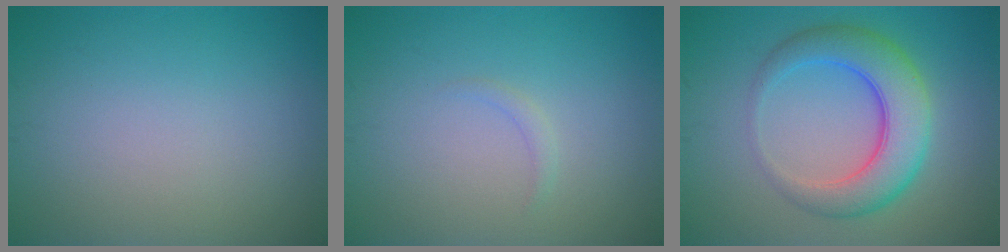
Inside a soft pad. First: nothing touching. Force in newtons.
{"total": 0.7, "press": 0.7, "slide": 0.1}
{"total": 6.4, "press": 6.4, "slide": 0.2}